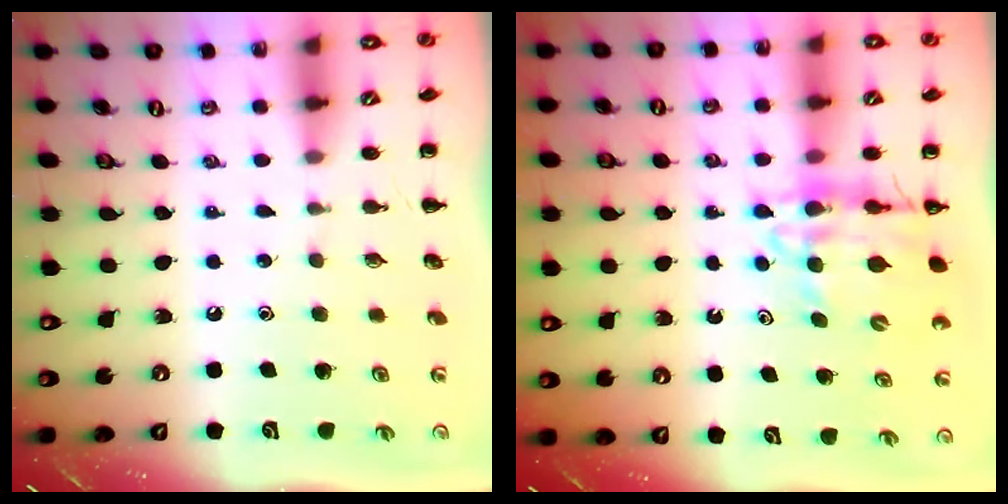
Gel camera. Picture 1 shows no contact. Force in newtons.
{"total": 12.4, "press": 12.0, "slide": 3.3}